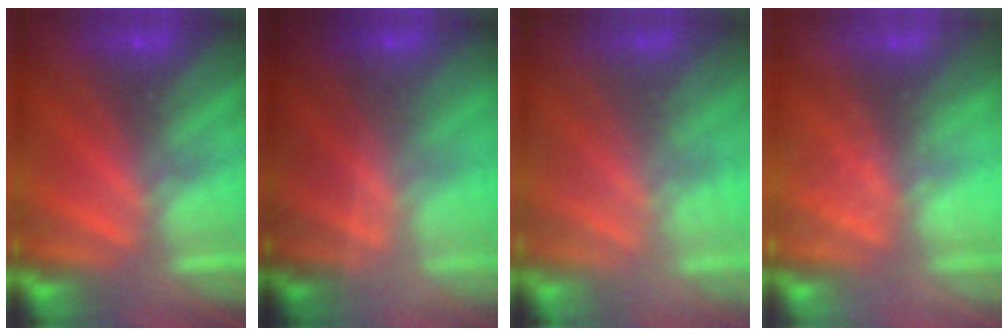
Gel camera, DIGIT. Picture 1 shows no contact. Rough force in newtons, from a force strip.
{"total": 1.7}
{"total": 2.1}
{"total": 2.3}